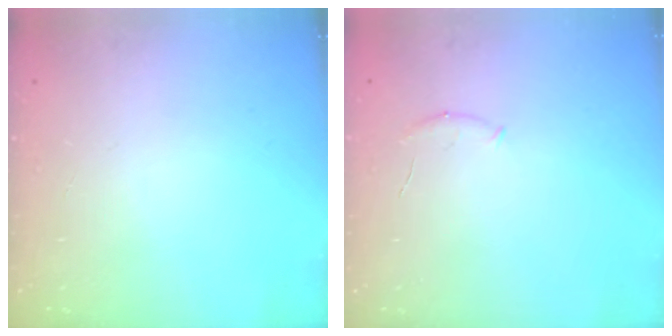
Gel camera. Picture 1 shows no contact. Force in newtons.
{"total": 5.5, "press": 5.4, "slide": 1.3}